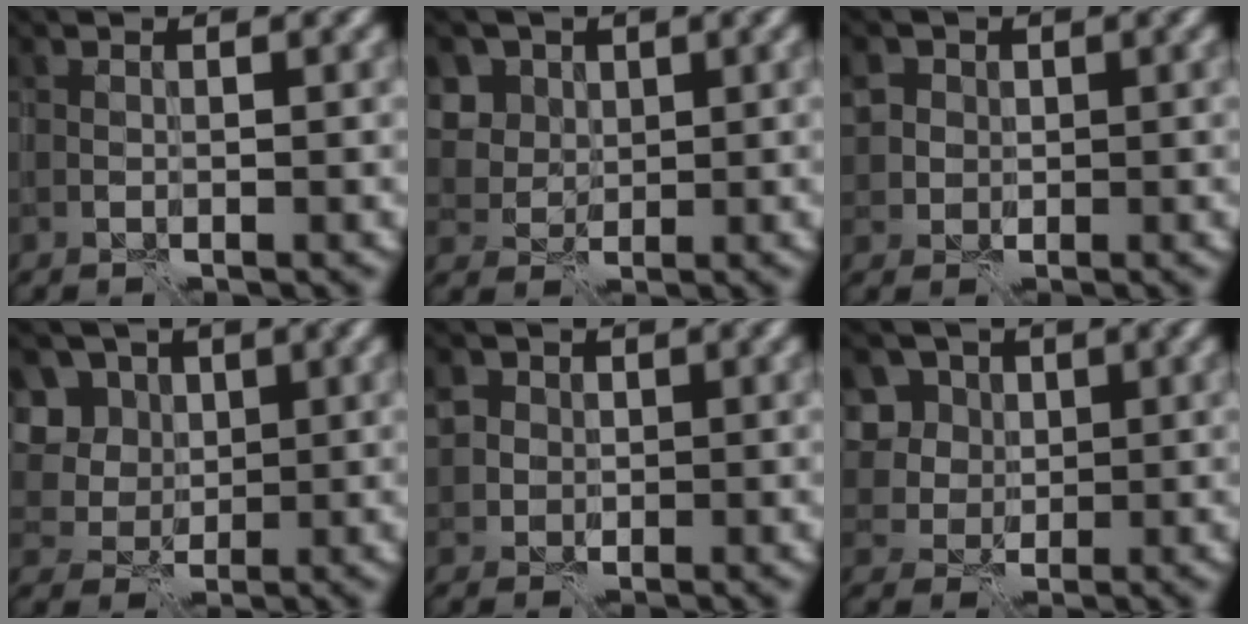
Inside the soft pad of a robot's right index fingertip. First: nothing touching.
{"total": 6.3, "force": [3.1, 5.0, 2.3], "torque": [-0.053, 0.006, 0.052]}
{"total": 3.6, "force": [1.0, 3.2, 1.2], "torque": [-0.032, 0.011, 0.023]}
{"total": 8.0, "force": [3.4, 6.4, 3.2], "torque": [-0.068, 0.018, 0.045]}
{"total": 3.8, "force": [1.0, 3.4, 1.3], "torque": [-0.031, 0.011, 0.021]}
{"total": 8.8, "force": [3.3, 7.3, 3.6], "torque": [-0.079, 0.024, 0.038]}